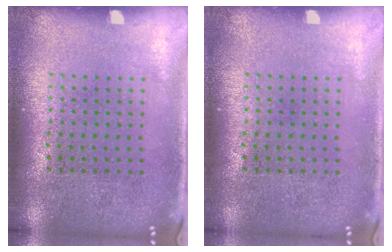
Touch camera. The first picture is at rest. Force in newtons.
{"total": 0.0}